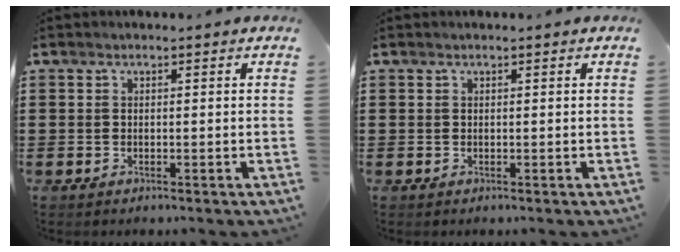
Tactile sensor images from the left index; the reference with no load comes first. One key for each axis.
{"total": 0.0}